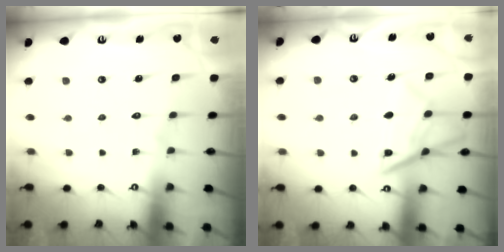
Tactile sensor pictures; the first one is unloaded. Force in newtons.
{"total": 13.1, "press": 13.0, "slide": 1.5}